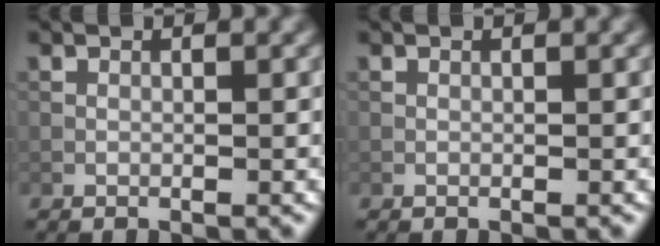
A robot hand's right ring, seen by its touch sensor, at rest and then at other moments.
{"total": 0.0}